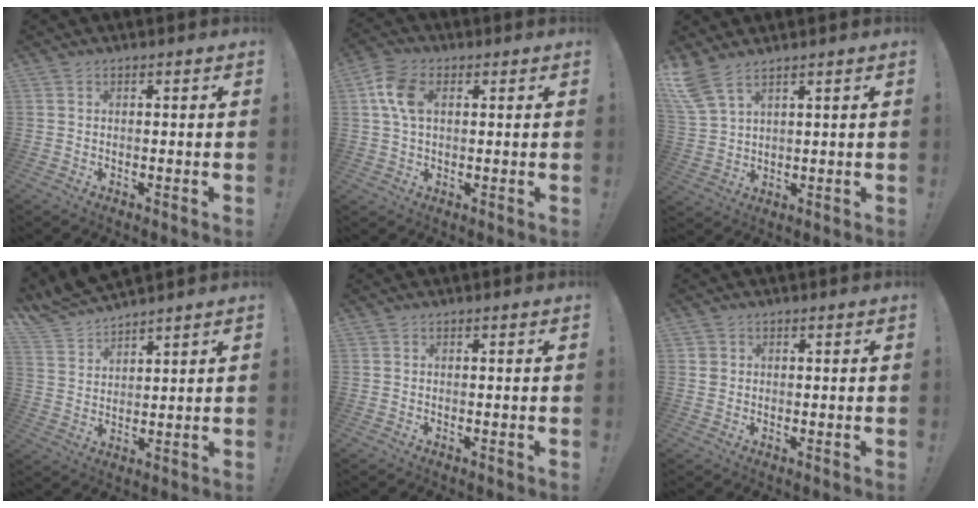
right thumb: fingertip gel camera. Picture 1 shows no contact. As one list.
[{"total": 8.6, "force": [2.2, 5.3, 6.3], "torque": [-0.125, 0.008, 0.044]}, {"total": 6.9, "force": [5.1, 2.2, 4.2], "torque": [-0.096, -0.022, 0.100]}, {"total": 7.6, "force": [7.0, 2.6, 1.6], "torque": [-0.050, -0.054, 0.135]}, {"total": 0.0}, {"total": 1.9, "force": [0.7, 1.7, 0.5], "torque": [-0.003, 0.001, 0.012]}]